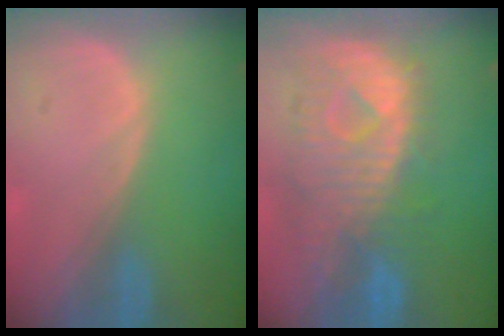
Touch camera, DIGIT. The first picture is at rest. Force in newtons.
{"total": 10.8, "press": 9.6, "slide": 5.0}